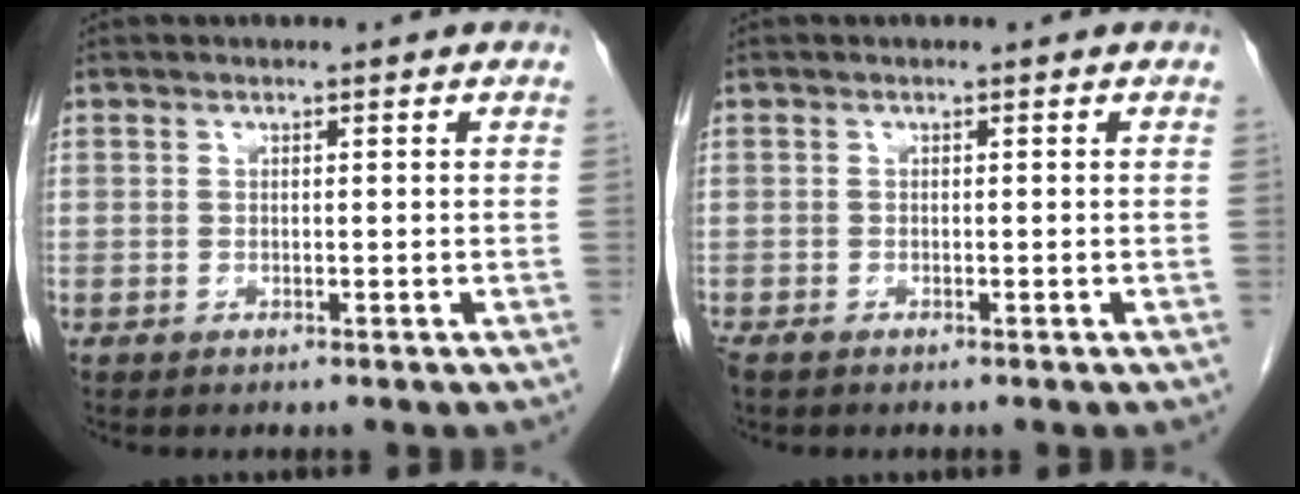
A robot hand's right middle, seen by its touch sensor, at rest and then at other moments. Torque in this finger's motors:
{"motor_torque": [0.21, -0.09, 0.07, 0.02]}